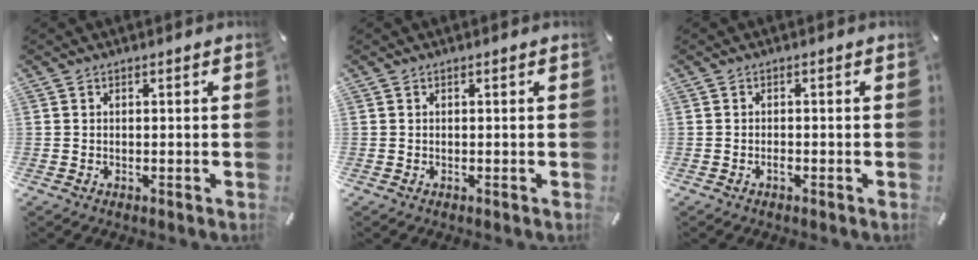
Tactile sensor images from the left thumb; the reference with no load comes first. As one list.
[{"total": 0.0}, {"total": 1.0, "force": [-0.6, 0.4, 0.6], "torque": [-0.014, 0.000, -0.011]}]